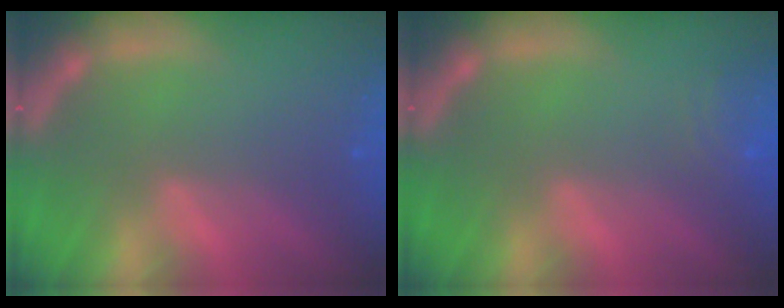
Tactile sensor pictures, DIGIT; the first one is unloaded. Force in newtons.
{"total": 3.0}